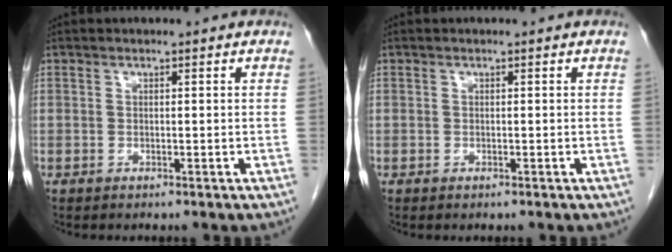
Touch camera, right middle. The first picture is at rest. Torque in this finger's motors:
{"motor_torque": [-0.23, -0.02, -0.04, -0.01]}